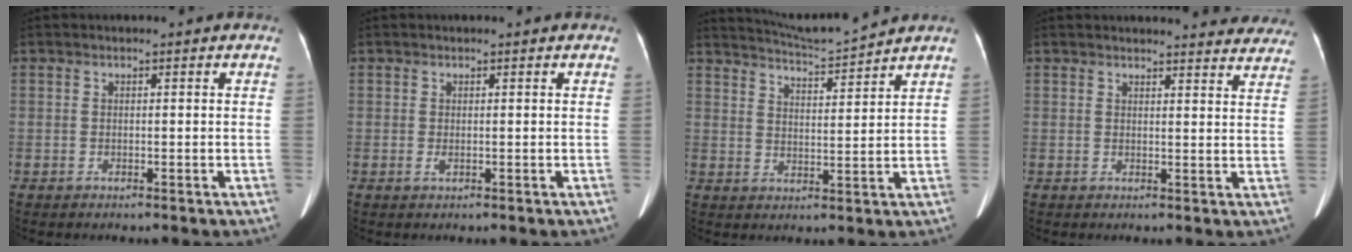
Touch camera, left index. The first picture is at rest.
{"total": 0.6, "force": [-0.3, 0.2, 0.5], "torque": [-0.018, -0.008, 0.000]}
{"total": 7.4, "force": [7.1, -1.6, 0.7], "torque": [-0.030, -0.003, 0.126]}
{"total": 17.9, "force": [17.2, 3.2, 3.8], "torque": [-0.023, -0.047, 0.176]}